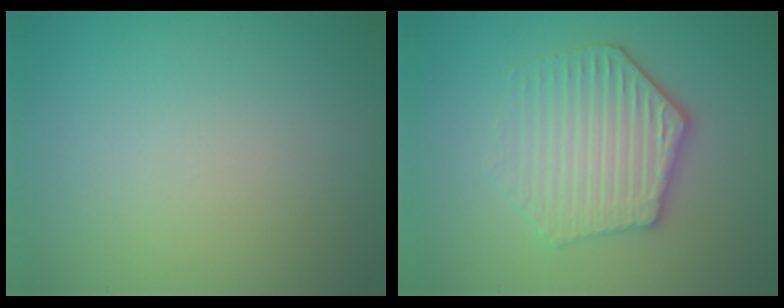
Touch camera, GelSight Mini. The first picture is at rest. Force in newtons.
{"total": 4.4, "press": 4.1, "slide": 1.7}